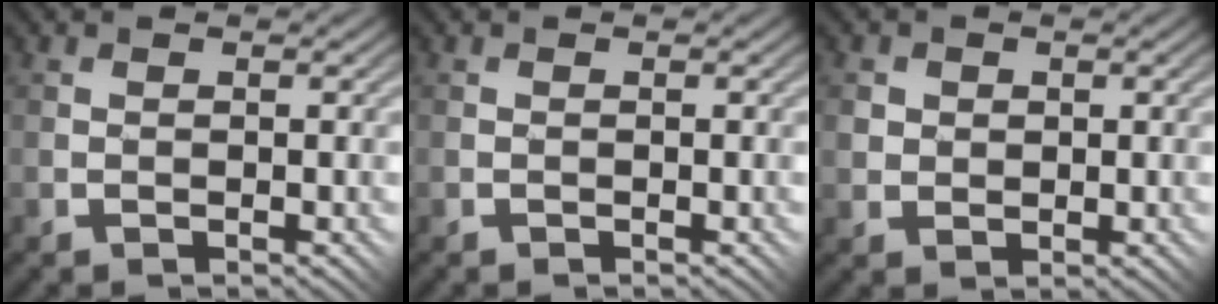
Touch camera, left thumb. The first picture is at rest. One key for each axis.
{"total": 0.0}
{"total": 2.6, "fx": 0.9, "fy": 2.4, "fz": 0.6, "tx": -0.024, "ty": 0.004, "tz": 0.010}